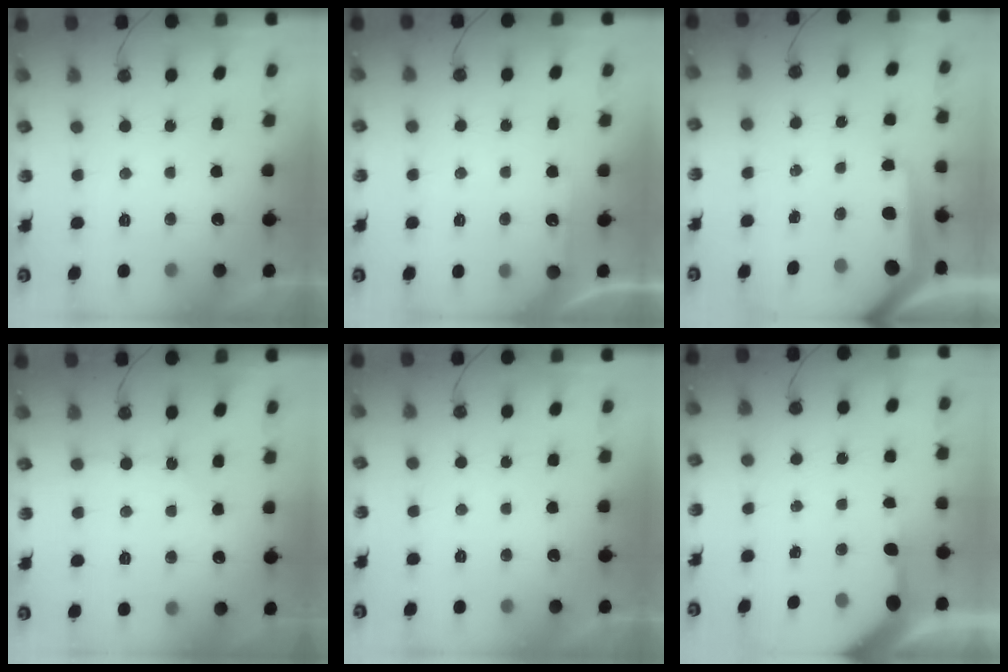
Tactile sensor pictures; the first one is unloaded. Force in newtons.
{"total": 3.1, "press": 3.1, "slide": 0.4}
{"total": 8.3, "press": 8.3, "slide": 0.7}
{"total": 2.4, "press": 2.3, "slide": 0.3}
{"total": 0.0}
{"total": 4.8, "press": 4.8, "slide": 0.5}